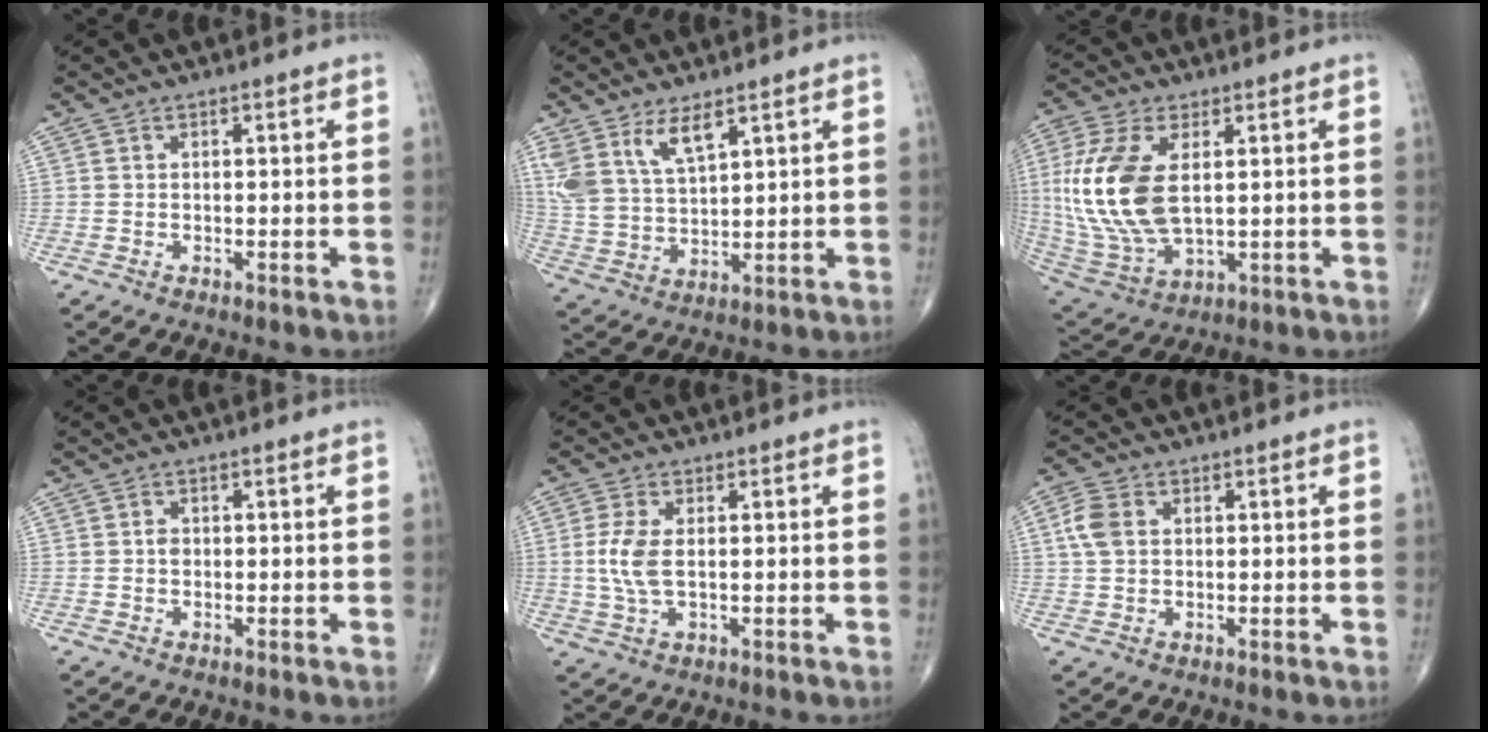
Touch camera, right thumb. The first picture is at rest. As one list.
[{"total": 9.3, "force": [5.8, 3.9, 6.2], "torque": [-0.117, -0.025, 0.127]}, {"total": 17.6, "force": [2.6, 9.2, 14.8], "torque": [-0.331, -0.015, 0.060]}, {"total": 1.1, "force": [0.0, 0.8, 0.7], "torque": [-0.009, 0.002, -0.001]}, {"total": 5.4, "force": [0.4, 2.5, 4.8], "torque": [-0.121, -0.001, 0.010]}, {"total": 4.7, "force": [1.0, 3.3, 3.2], "torque": [-0.071, 0.008, 0.017]}]